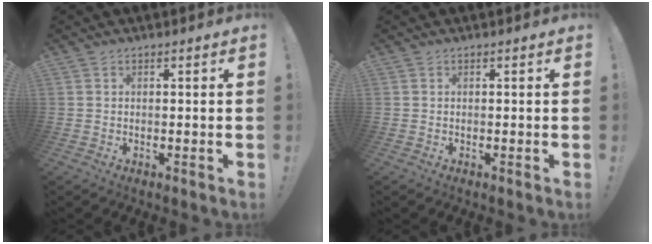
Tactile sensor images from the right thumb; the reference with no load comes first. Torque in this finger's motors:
{"motor_torque": [-0.08, -0.08, 0.00, 0.00, 0.00]}